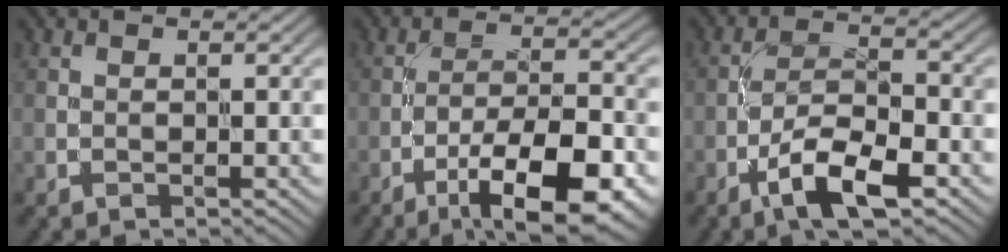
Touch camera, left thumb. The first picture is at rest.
{"total": 12.6, "force": [-7.0, 3.7, 9.8], "torque": [-0.156, 0.003, -0.110]}
{"total": 7.9, "force": [-4.5, 2.2, 6.1], "torque": [-0.110, 0.011, -0.089]}